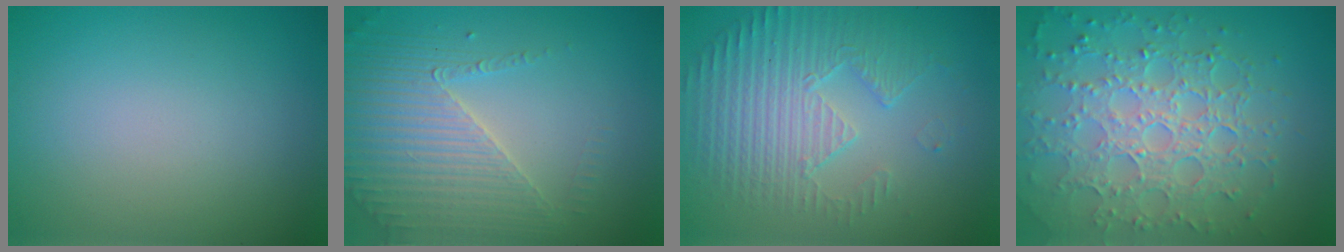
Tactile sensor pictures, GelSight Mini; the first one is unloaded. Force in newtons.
{"total": 4.0, "press": 3.8, "slide": 1.2}
{"total": 5.4, "press": 3.7, "slide": 3.9}
{"total": 7.7, "press": 5.6, "slide": 5.4}